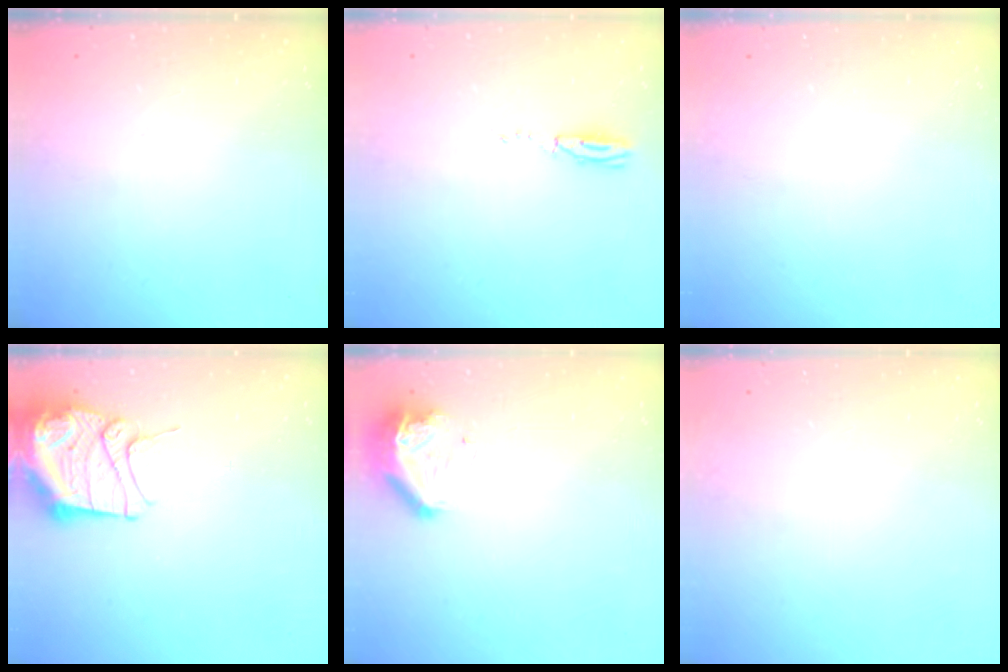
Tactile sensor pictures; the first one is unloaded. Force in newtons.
{"total": 3.5, "press": 2.8, "slide": 2.1}
{"total": 0.0}
{"total": 13.1, "press": 13.1, "slide": 1.5}
{"total": 8.3, "press": 8.3, "slide": 0.9}
{"total": 13.0, "press": 3.6, "slide": 12.5}